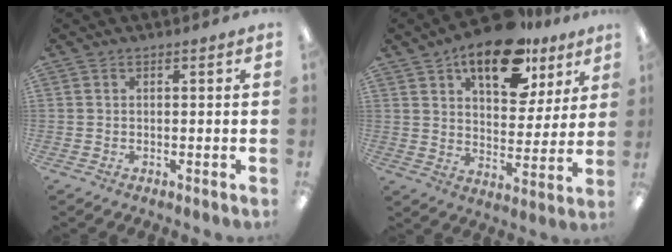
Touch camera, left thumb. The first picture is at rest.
{"total": 17.9, "force": [11.6, 8.7, 10.4], "torque": [-0.151, -0.054, 0.195]}